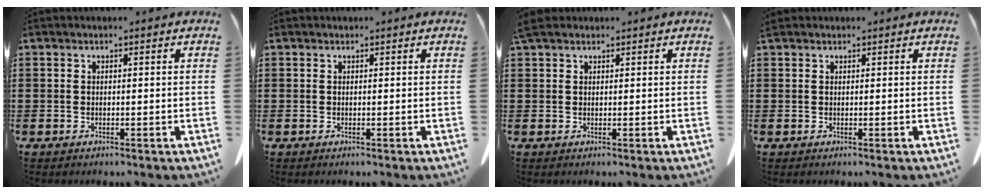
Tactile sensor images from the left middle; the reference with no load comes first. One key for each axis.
{"total": 0.0}
{"total": 1.6, "fx": 1.3, "fy": 0.5, "fz": 0.8, "tx": -0.020, "ty": 0.003, "tz": 0.024}
{"total": 0.5, "fx": 0.5, "fy": 0.2, "fz": 0.1, "tx": -0.005, "ty": 0.002, "tz": 0.009}